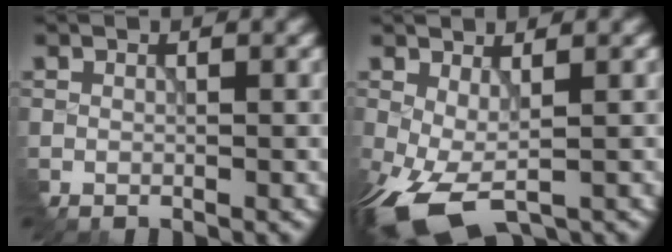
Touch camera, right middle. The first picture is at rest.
{"total": 6.0, "force": [-2.3, 2.7, 4.8], "torque": [-0.123, -0.009, -0.039]}